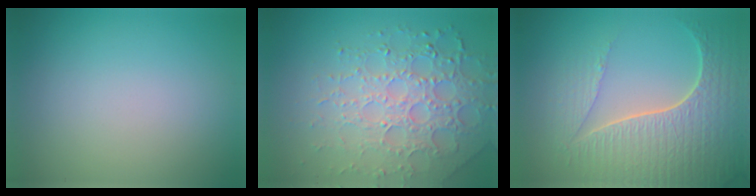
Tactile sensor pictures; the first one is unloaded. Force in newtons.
{"total": 6.7, "press": 4.9, "slide": 4.5}
{"total": 7.5, "press": 5.6, "slide": 5.0}